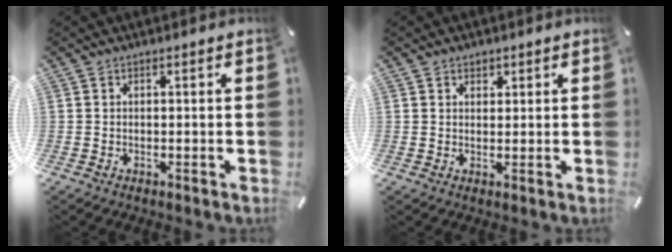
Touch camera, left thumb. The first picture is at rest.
{"total": 1.6, "force": [0.9, 1.3, 0.3], "torque": [0.010, -0.004, 0.013]}